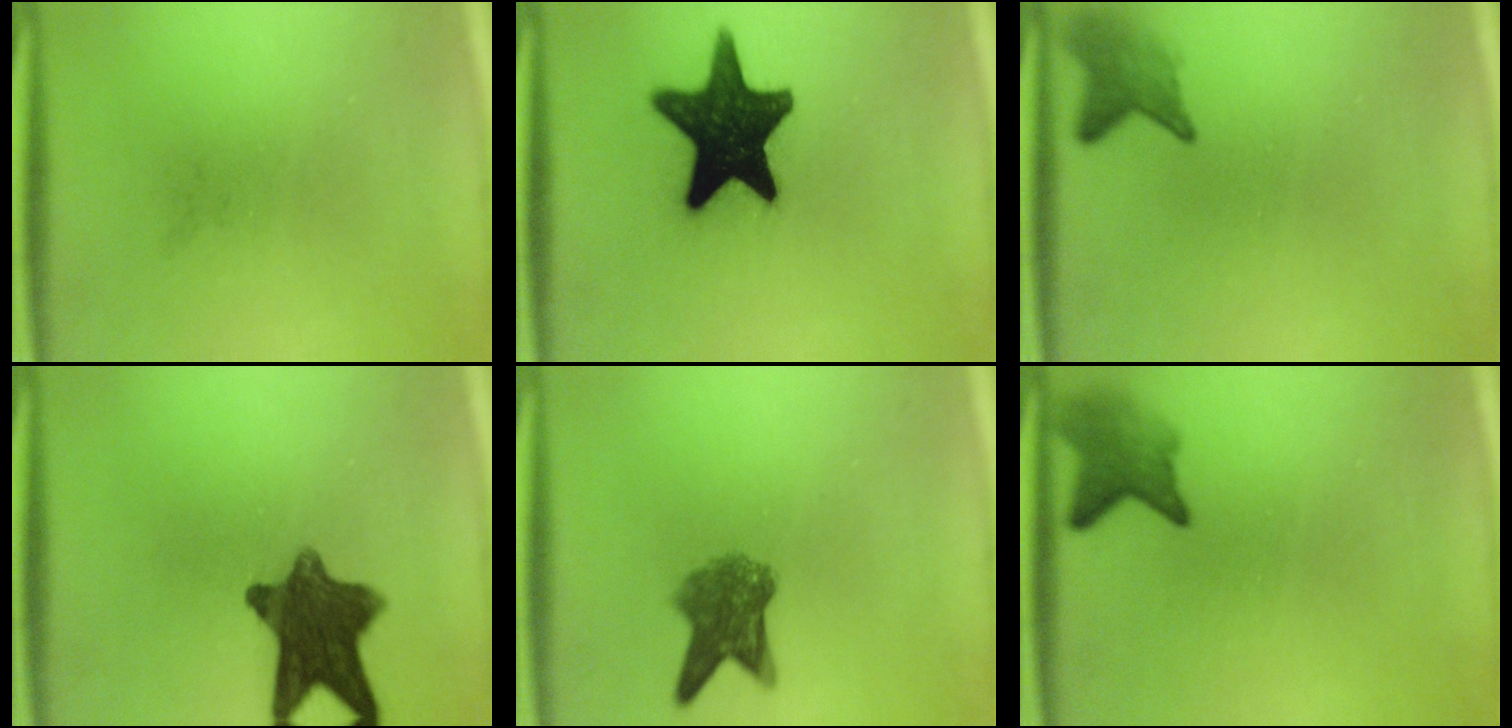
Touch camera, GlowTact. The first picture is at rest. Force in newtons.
{"total": 18.2}
{"total": 2.9}
{"total": 11.0}
{"total": 5.7}
{"total": 4.1}